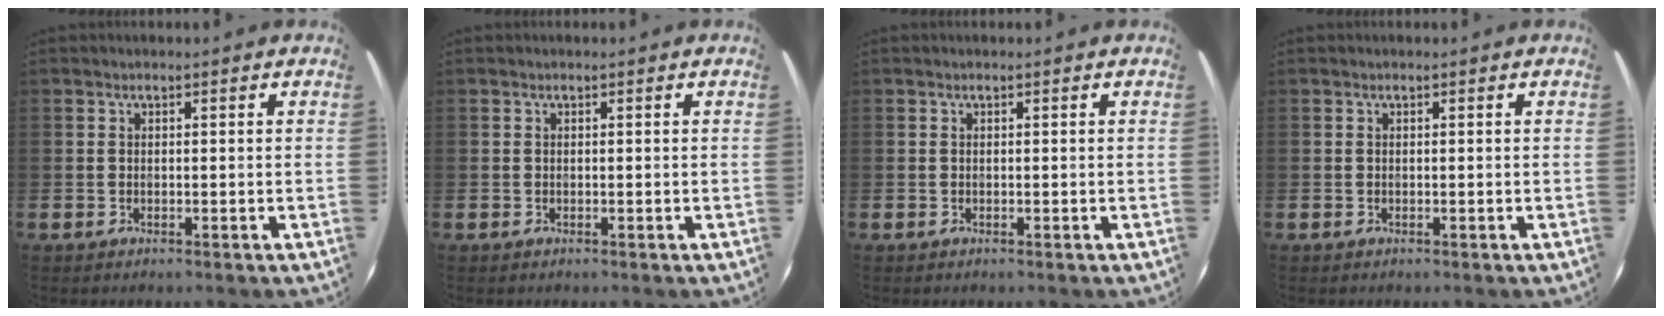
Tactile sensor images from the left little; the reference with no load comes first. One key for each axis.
{"total": 0.0}
{"total": 0.0}
{"total": 0.0}